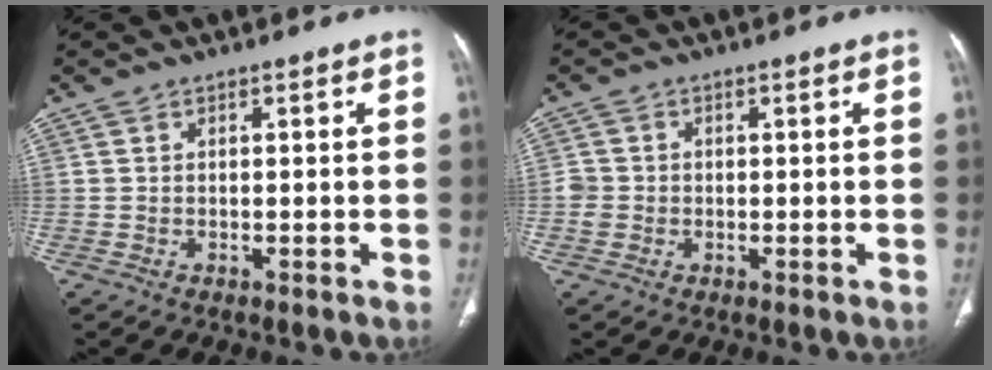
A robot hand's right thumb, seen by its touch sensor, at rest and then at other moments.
{"total": 2.5, "force": [-0.5, 2.3, 0.8], "torque": [-0.005, 0.009, -0.013]}